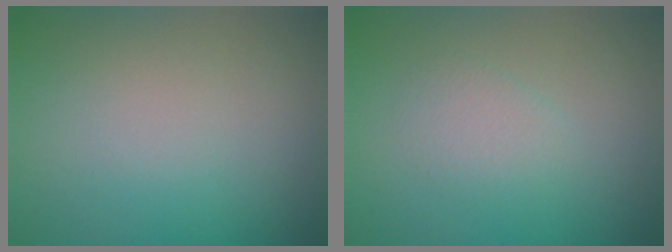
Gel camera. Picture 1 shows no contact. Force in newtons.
{"total": 1.4, "press": 1.4, "slide": 0.0}